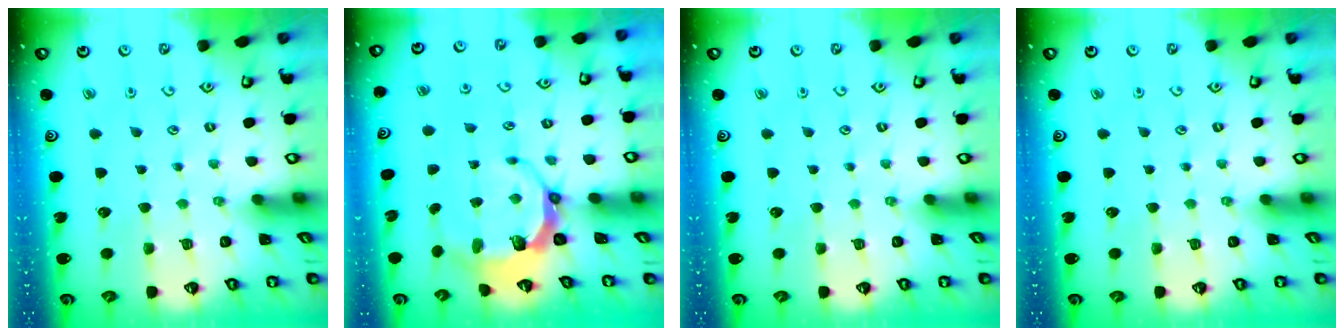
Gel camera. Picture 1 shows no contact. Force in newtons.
{"total": 7.5, "press": 6.3, "slide": 4.2}
{"total": 0.0}
{"total": 0.0}